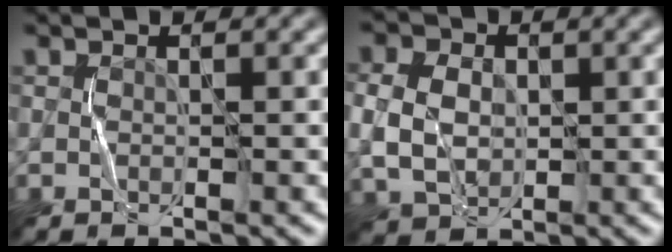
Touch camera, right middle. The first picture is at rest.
{"total": 4.8, "force": [0.1, 3.9, 2.9], "torque": [-0.062, 0.005, -0.004]}